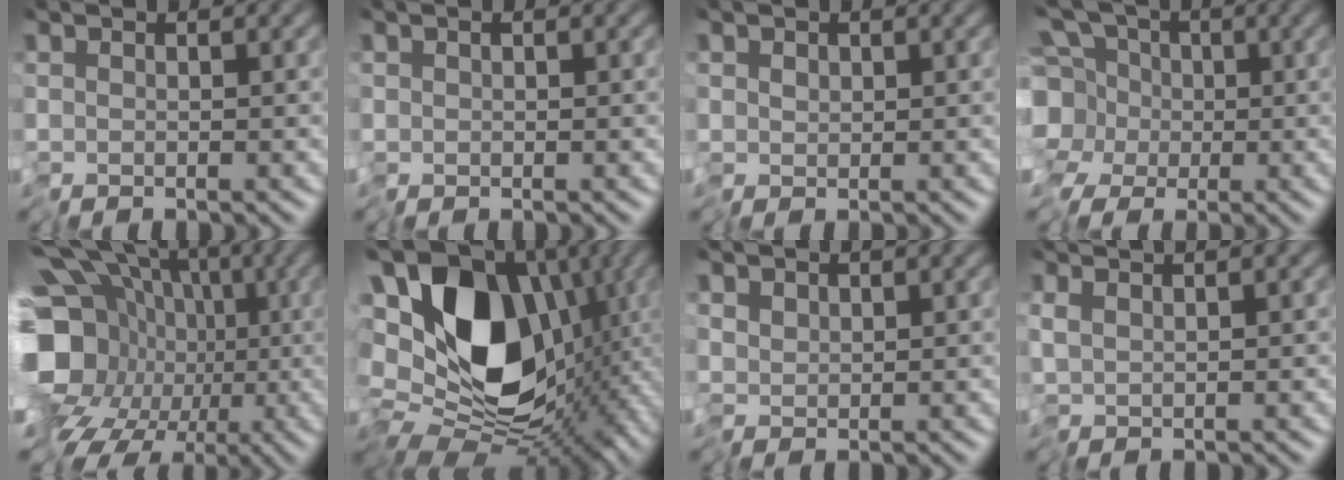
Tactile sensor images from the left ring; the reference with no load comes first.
{"total": 0.9, "force": [-0.1, 0.6, 0.6], "torque": [-0.009, 0.000, -0.003]}
{"total": 1.0, "force": [0.1, 0.7, 0.6], "torque": [-0.015, 0.000, 0.000]}
{"total": 6.0, "force": [-1.0, 5.0, 3.1], "torque": [-0.055, 0.010, -0.038]}
{"total": 20.9, "force": [-4.2, 18.2, 9.4], "torque": [-0.161, -0.006, -0.123]}
{"total": 17.5, "force": [1.8, 12.5, 12.1], "torque": [-0.156, 0.008, 0.035]}
{"total": 0.8, "force": [0.3, 0.6, 0.4], "torque": [-0.007, 0.001, 0.006]}
{"total": 1.4, "force": [0.8, -0.1, 1.1], "torque": [-0.023, 0.008, 0.017]}